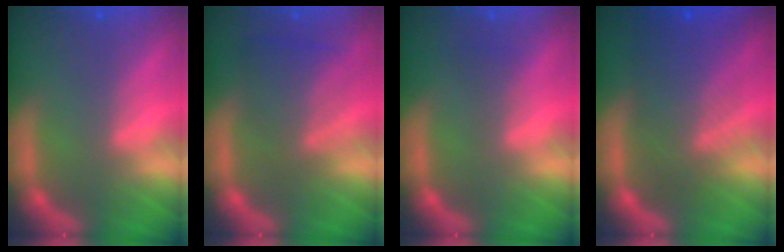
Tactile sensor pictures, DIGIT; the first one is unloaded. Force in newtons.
{"total": 5.1}
{"total": 1.0}
{"total": 7.6}